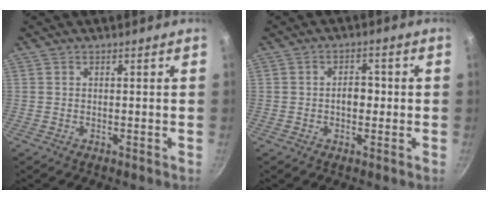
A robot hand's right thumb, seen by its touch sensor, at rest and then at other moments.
{"total": 4.0, "force": [-0.4, 2.7, 2.9], "torque": [-0.020, 0.014, -0.008]}